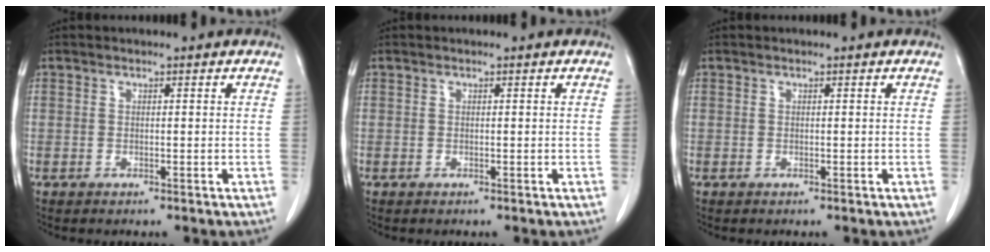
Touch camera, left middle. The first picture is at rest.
{"total": 0.0}
{"total": 0.0}